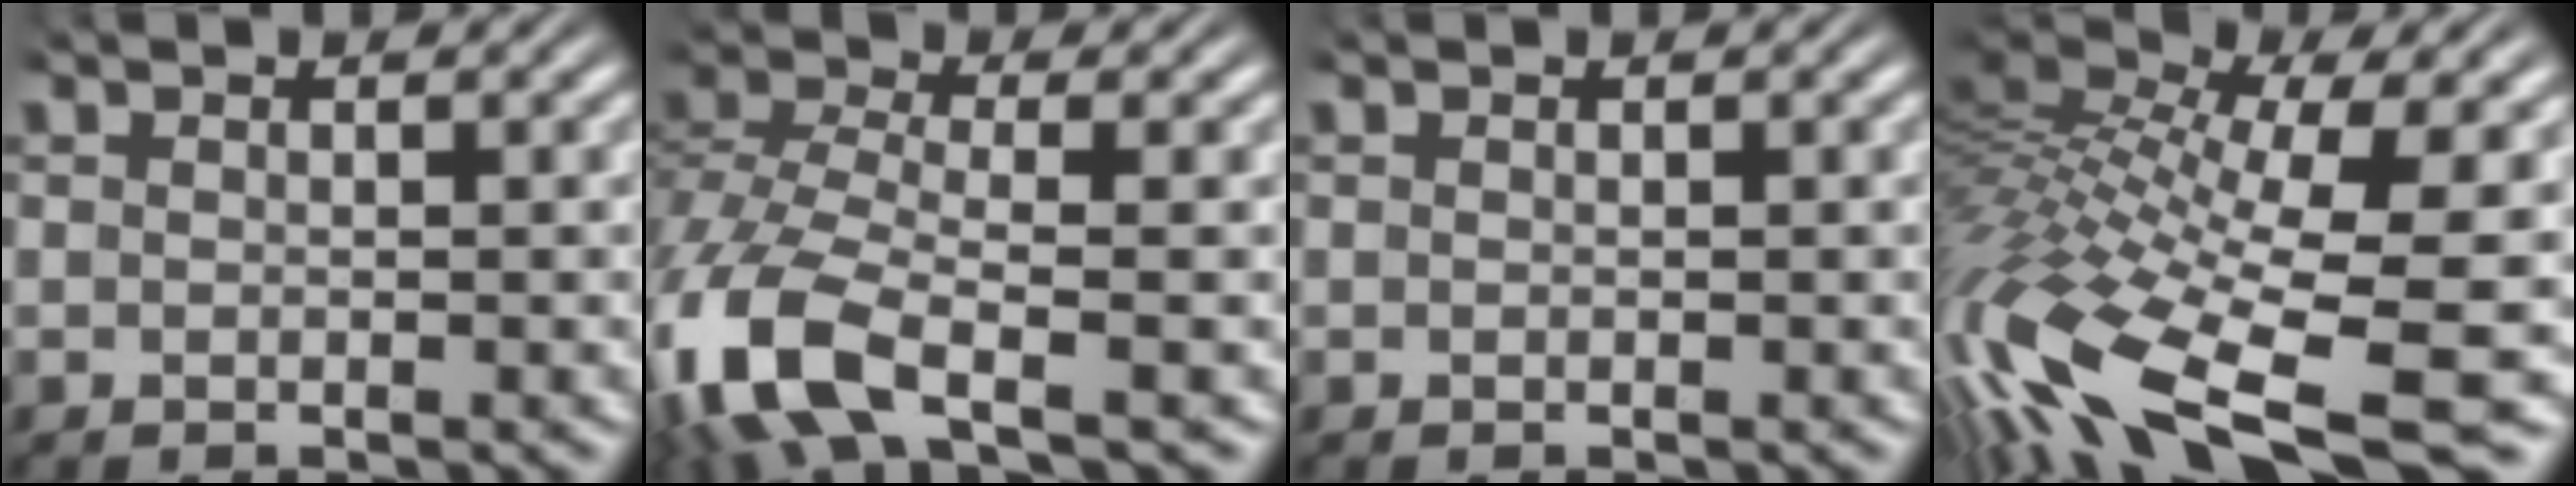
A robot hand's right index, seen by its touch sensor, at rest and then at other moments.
{"total": 7.4, "force": [-3.1, 3.9, 5.5], "torque": [-0.157, -0.051, -0.026]}
{"total": 1.2, "force": [0.0, -1.1, -0.4], "torque": [0.016, -0.012, 0.010]}
{"total": 11.2, "force": [-4.6, 5.3, 8.7], "torque": [-0.196, -0.058, -0.050]}